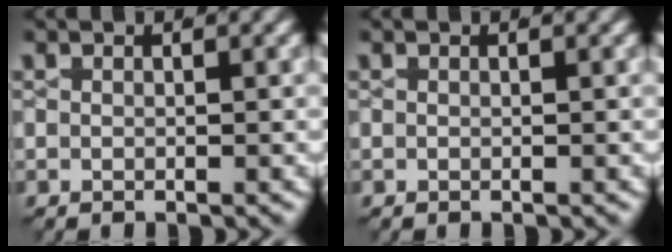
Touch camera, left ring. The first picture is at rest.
{"total": 0.0}